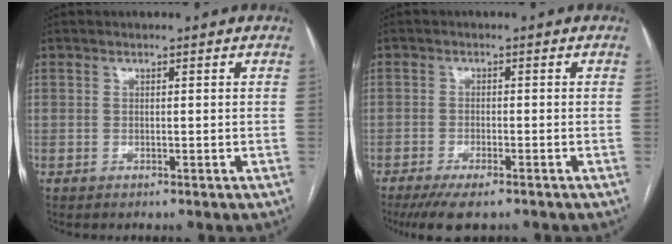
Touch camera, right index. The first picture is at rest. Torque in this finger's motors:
{"motor_torque": [0.50, -0.39, 0.31, 0.08]}